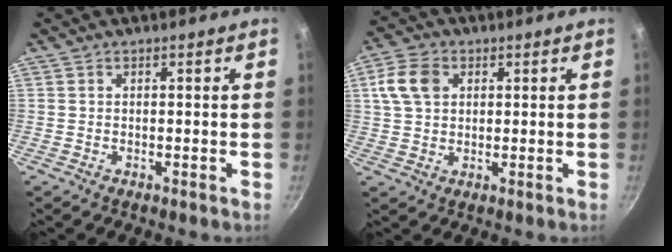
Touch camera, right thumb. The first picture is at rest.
{"total": 7.8, "force": [2.2, 5.7, 4.8], "torque": [-0.079, 0.006, 0.036]}